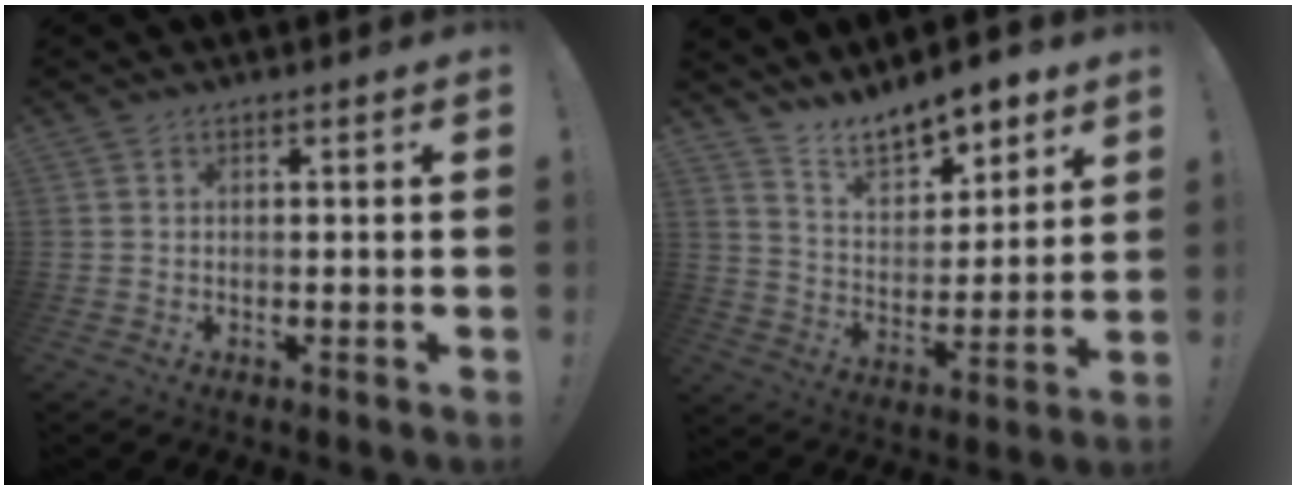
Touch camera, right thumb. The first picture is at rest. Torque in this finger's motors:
{"motor_torque": [-0.21, 2.03, 0.17, 0.16, 0.08]}